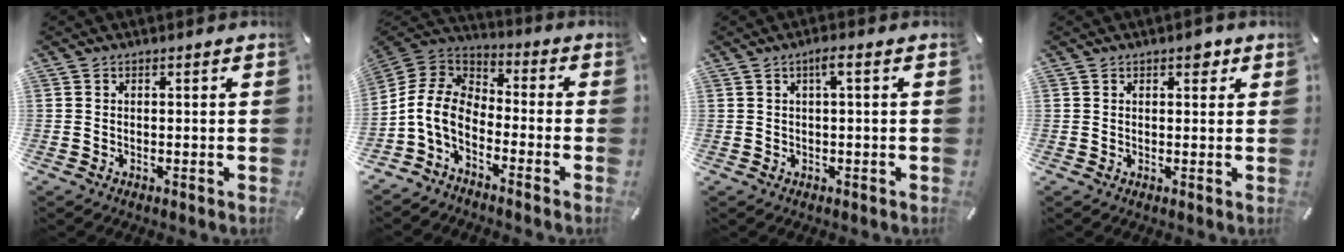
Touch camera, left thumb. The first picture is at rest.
{"total": 9.8, "force": [-5.3, 6.0, 5.7], "torque": [-0.144, 0.012, -0.108]}
{"total": 2.5, "force": [0.4, 0.3, 2.4], "torque": [-0.048, 0.002, 0.005]}
{"total": 2.6, "force": [1.4, 1.6, 1.5], "torque": [-0.008, -0.004, 0.018]}